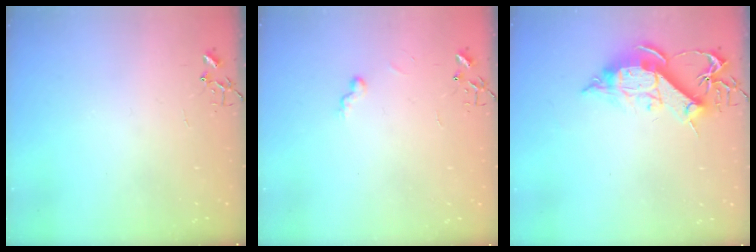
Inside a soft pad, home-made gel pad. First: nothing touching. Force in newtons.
{"total": 5.9, "press": 5.8, "slide": 0.6}
{"total": 13.2, "press": 13.1, "slide": 1.5}